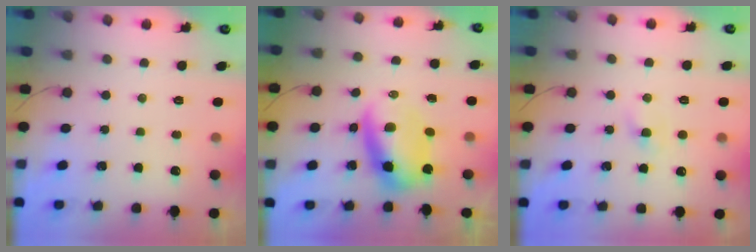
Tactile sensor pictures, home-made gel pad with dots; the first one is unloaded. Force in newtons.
{"total": 6.7, "press": 6.5, "slide": 1.9}
{"total": 1.0, "press": 0.8, "slide": 0.6}